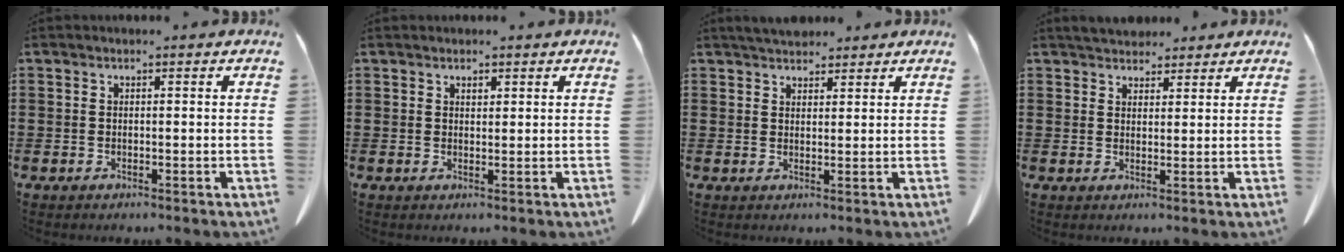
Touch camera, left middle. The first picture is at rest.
{"total": 1.2, "force": [1.1, 0.6, 0.3], "torque": [0.000, -0.002, 0.019]}
{"total": 3.3, "force": [3.1, 0.8, 0.7], "torque": [-0.020, -0.004, 0.059]}
{"total": 3.3, "force": [3.1, 1.1, 0.4], "torque": [-0.010, -0.007, 0.058]}